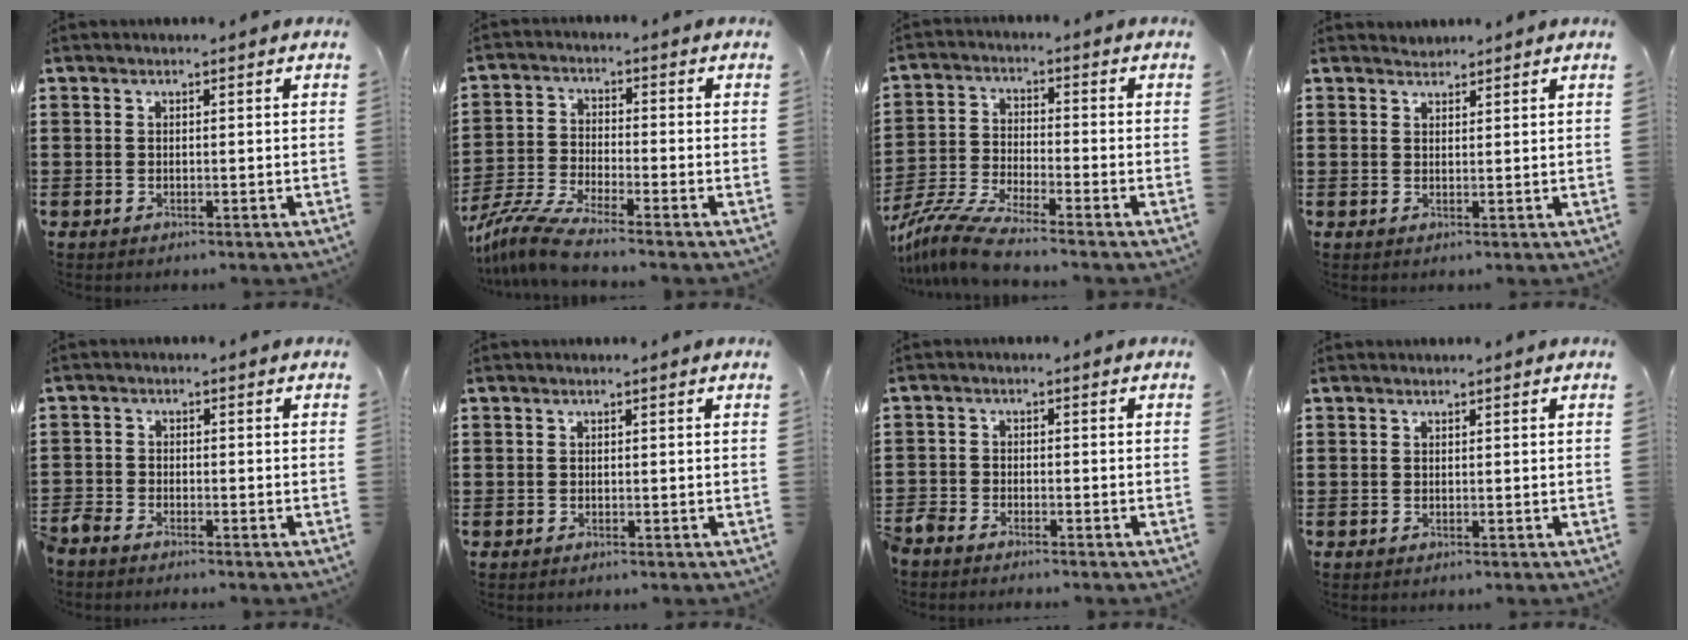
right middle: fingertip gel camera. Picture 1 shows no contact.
{"total": 6.0, "force": [-5.2, 0.1, 2.9], "torque": [-0.082, -0.018, -0.107]}
{"total": 6.8, "force": [-6.0, 0.1, 3.1], "torque": [-0.081, -0.014, -0.122]}
{"total": 1.3, "force": [1.2, 0.2, -0.3], "torque": [0.002, 0.003, 0.024]}
{"total": 2.3, "force": [-2.2, 0.4, 0.2], "torque": [-0.024, -0.003, -0.051]}
{"total": 0.0}
{"total": 2.7, "force": [-2.6, 0.4, 0.2], "torque": [-0.023, -0.004, -0.060]}
{"total": 0.0}